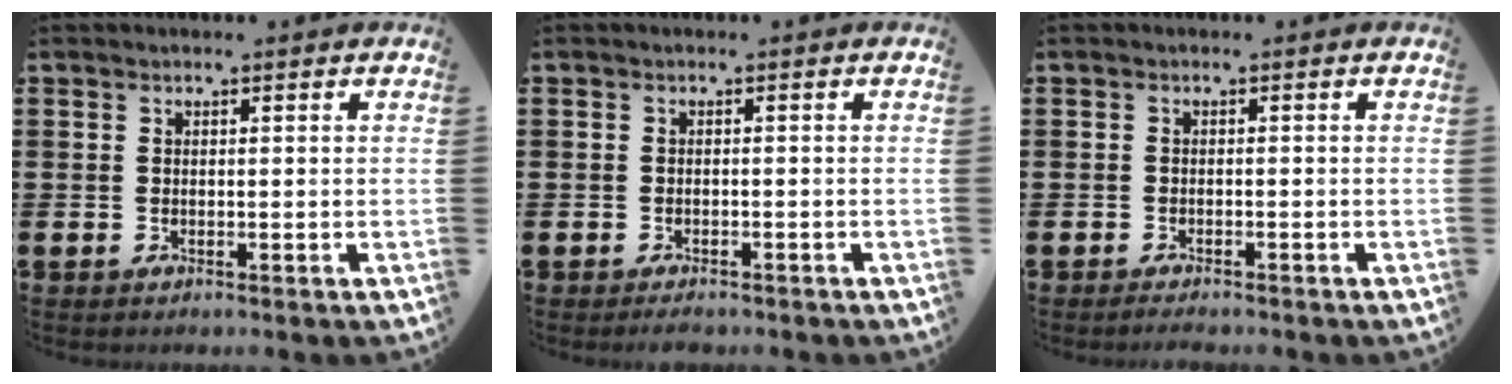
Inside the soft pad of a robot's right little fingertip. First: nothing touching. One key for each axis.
{"total": 0.8, "fx": -0.7, "fy": 0.2, "fz": 0.3, "tx": -0.008, "ty": -0.002, "tz": -0.015}
{"total": 0.8, "fx": -0.8, "fy": 0.0, "fz": 0.3, "tx": -0.007, "ty": -0.002, "tz": -0.016}